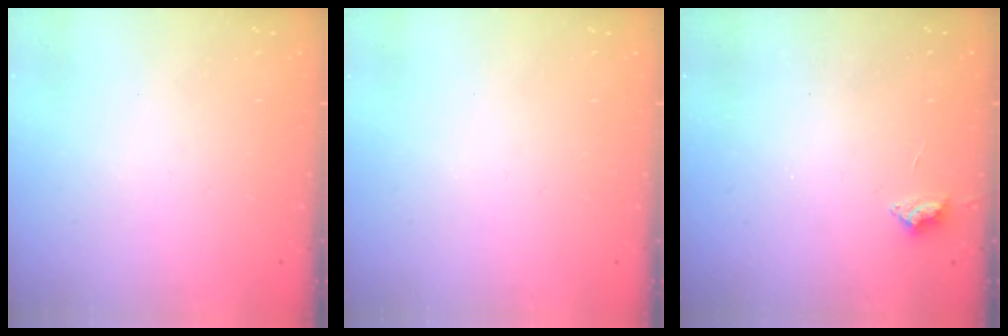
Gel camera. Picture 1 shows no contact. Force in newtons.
{"total": 0.0}
{"total": 2.7, "press": 2.6, "slide": 0.5}